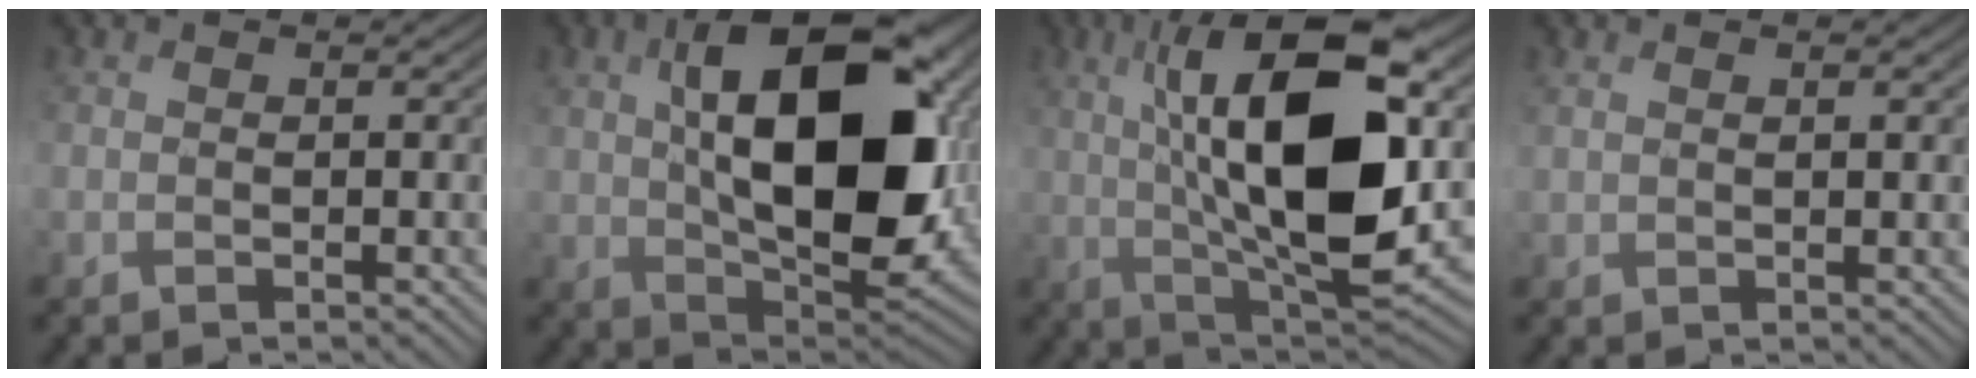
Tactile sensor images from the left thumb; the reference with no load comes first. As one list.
[{"total": 18.2, "force": [2.9, 9.9, 15.0], "torque": [-0.261, -0.006, 0.056]}, {"total": 17.9, "force": [2.8, 6.9, 16.3], "torque": [-0.284, 0.013, 0.036]}, {"total": 1.4, "force": [0.9, 0.4, 1.0], "torque": [-0.025, -0.001, 0.021]}]